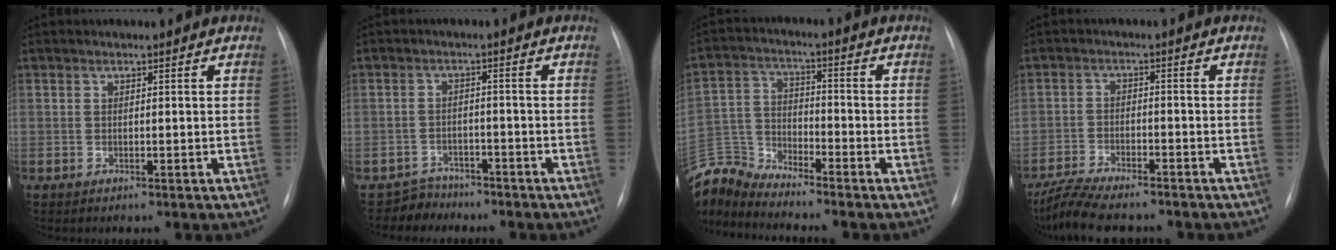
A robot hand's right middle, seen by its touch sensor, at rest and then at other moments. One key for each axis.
{"total": 3.6, "fx": -3.0, "fy": 1.7, "fz": -1.0, "tx": 0.016, "ty": 0.004, "tz": -0.051}
{"total": 8.5, "fx": -8.5, "fy": -0.3, "fz": -0.1, "tx": -0.005, "ty": 0.017, "tz": -0.172}
{"total": 10.1, "fx": -8.8, "fy": 2.0, "fz": 4.6, "tx": -0.085, "ty": -0.018, "tz": -0.143}